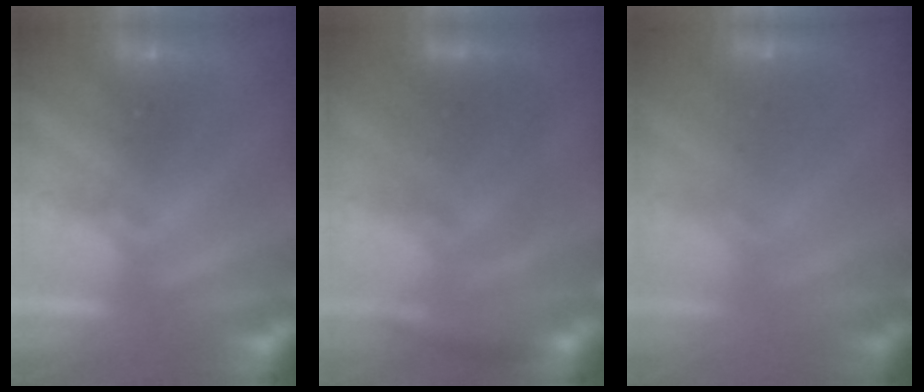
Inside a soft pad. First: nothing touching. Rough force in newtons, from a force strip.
{"total": 2.6}
{"total": 2.5}